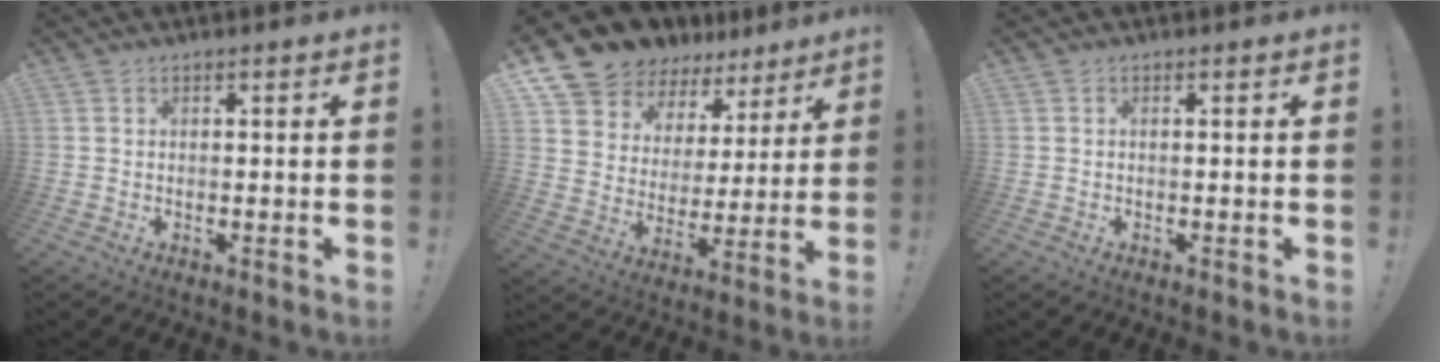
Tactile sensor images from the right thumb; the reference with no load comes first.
{"total": 11.7, "force": [10.3, 5.4, 1.0], "torque": [-0.041, -0.094, 0.196]}
{"total": 0.0}